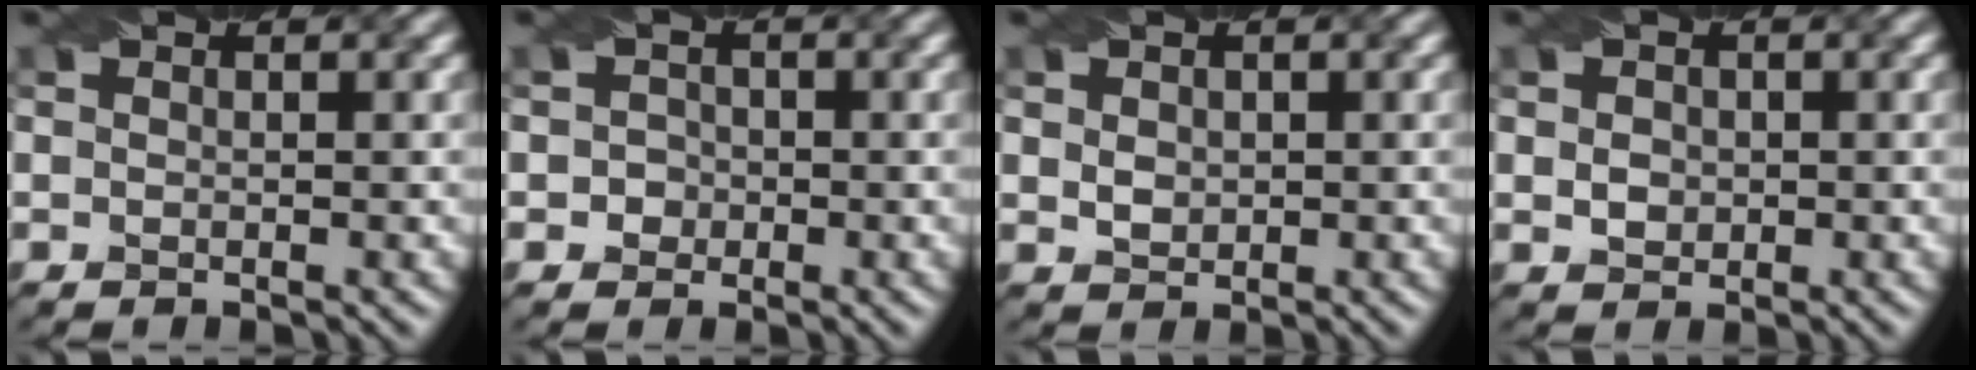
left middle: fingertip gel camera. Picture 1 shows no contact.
{"total": 1.4, "force": [-0.1, 1.4, 0.3], "torque": [0.008, 0.001, -0.005]}
{"total": 1.7, "force": [0.5, 1.4, 0.9], "torque": [-0.017, 0.001, 0.013]}
{"total": 1.8, "force": [0.2, 1.6, 0.8], "torque": [-0.018, 0.000, 0.006]}